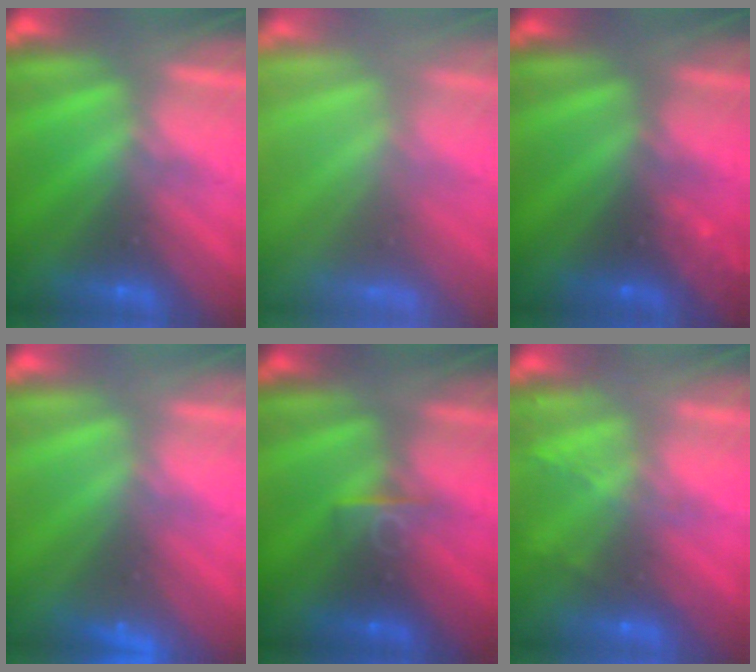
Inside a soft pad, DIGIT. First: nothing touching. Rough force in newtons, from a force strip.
{"total": 5.5}
{"total": 2.4}
{"total": 2.3}
{"total": 2.6}
{"total": 2.2}